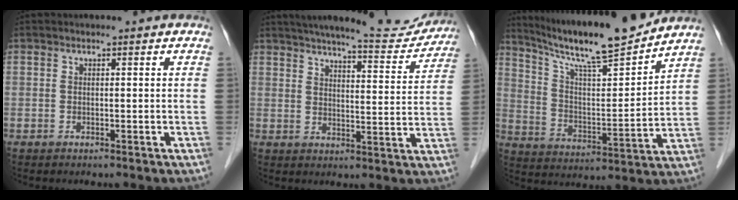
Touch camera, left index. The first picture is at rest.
{"total": 17.0, "force": [15.8, 2.1, 5.9], "torque": [-0.081, -0.016, 0.201]}
{"total": 16.7, "force": [15.0, 0.0, 7.4], "torque": [-0.132, -0.006, 0.250]}